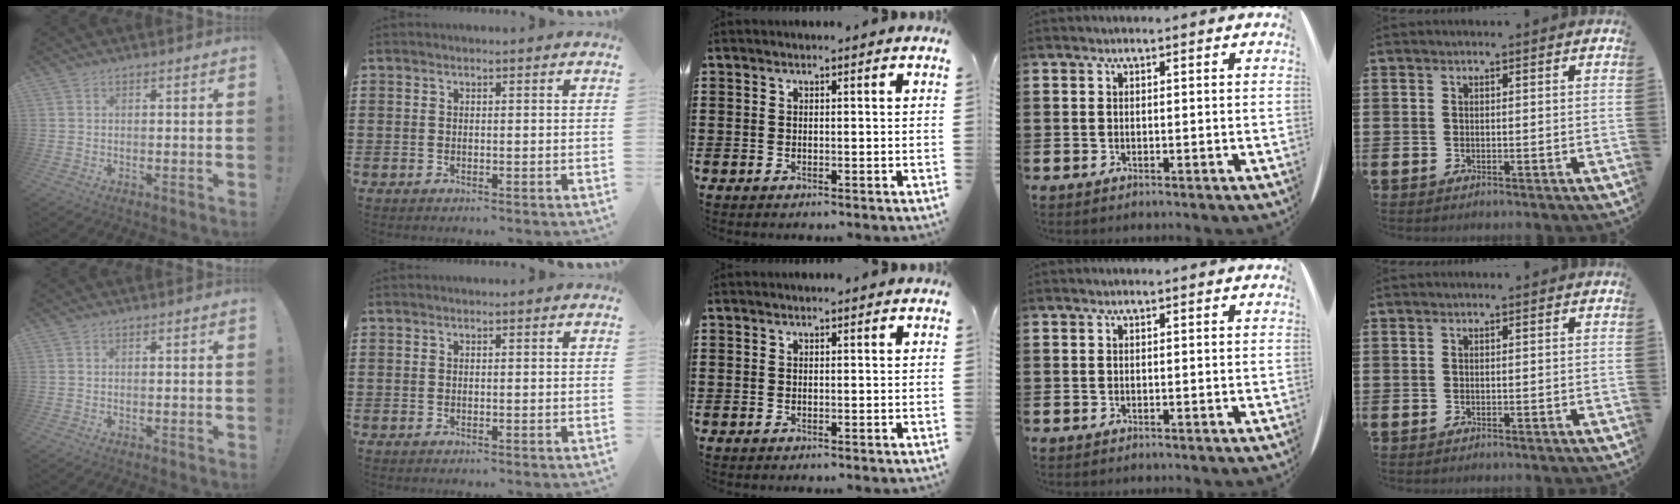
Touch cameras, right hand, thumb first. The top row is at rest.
{}